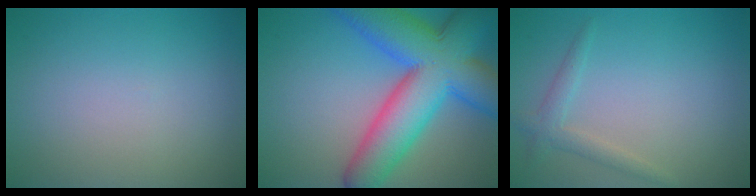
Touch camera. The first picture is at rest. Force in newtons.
{"total": 13.2, "press": 13.2, "slide": 0.5}
{"total": 1.8, "press": 1.8, "slide": 0.1}